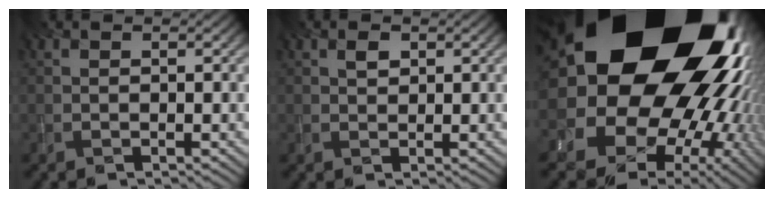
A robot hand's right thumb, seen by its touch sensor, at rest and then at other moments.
{"total": 1.1, "force": [0.7, 0.6, 0.6], "torque": [-0.015, 0.001, 0.014]}
{"total": 24.5, "force": [6.4, 19.1, 14.0], "torque": [-0.225, -0.051, 0.070]}